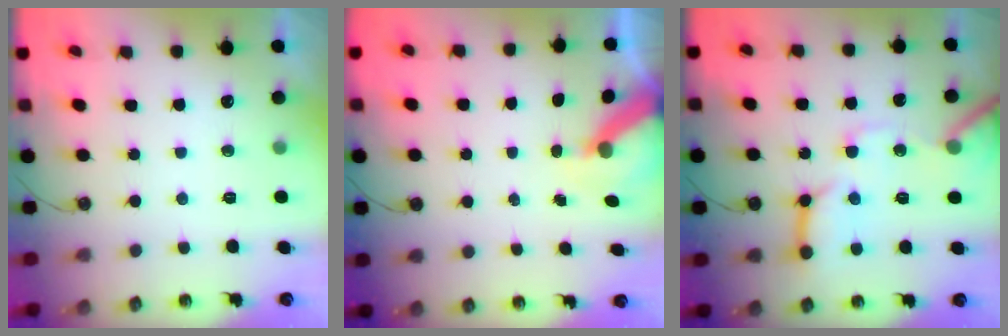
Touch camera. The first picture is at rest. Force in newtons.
{"total": 6.8, "press": 6.8, "slide": 0.9}
{"total": 15.8, "press": 15.7, "slide": 1.8}